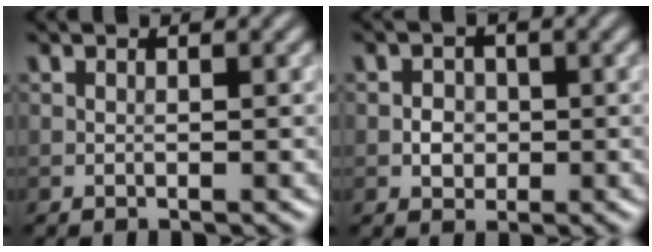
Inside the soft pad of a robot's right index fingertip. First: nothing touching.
{"total": 1.9, "force": [-0.3, 1.7, 0.8], "torque": [-0.008, 0.000, -0.009]}